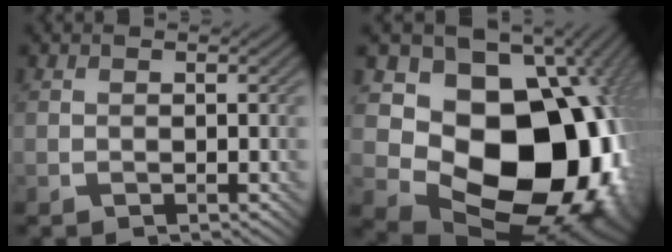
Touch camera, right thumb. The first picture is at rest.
{"total": 20.1, "force": [-0.8, 15.5, 12.8], "torque": [-0.205, -0.055, 0.033]}